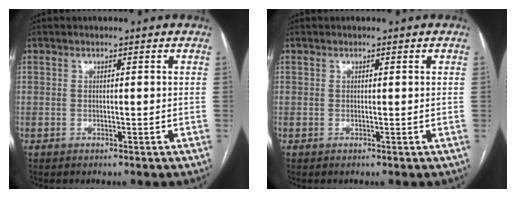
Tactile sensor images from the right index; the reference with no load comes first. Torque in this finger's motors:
{"motor_torque": [0.05, 0.00, -0.01, 0.00]}